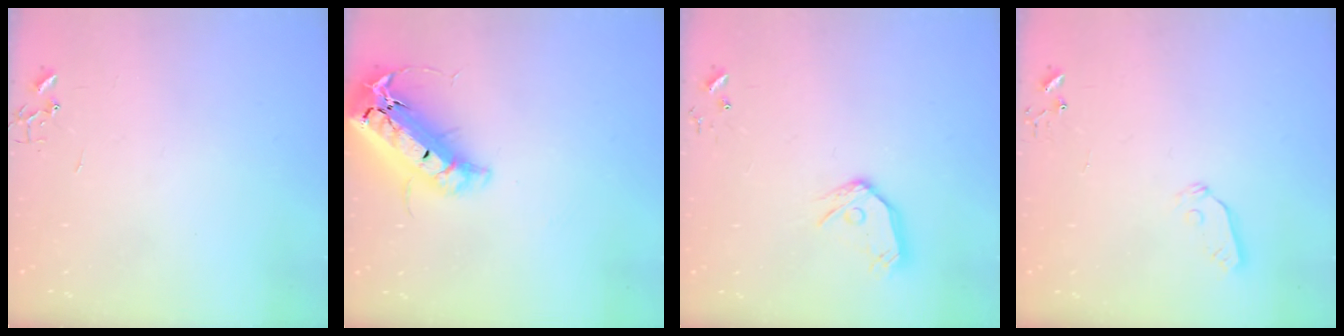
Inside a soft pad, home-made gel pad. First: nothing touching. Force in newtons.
{"total": 25.0, "press": 24.5, "slide": 4.9}
{"total": 11.3, "press": 11.2, "slide": 1.4}
{"total": 5.0, "press": 4.9, "slide": 0.6}